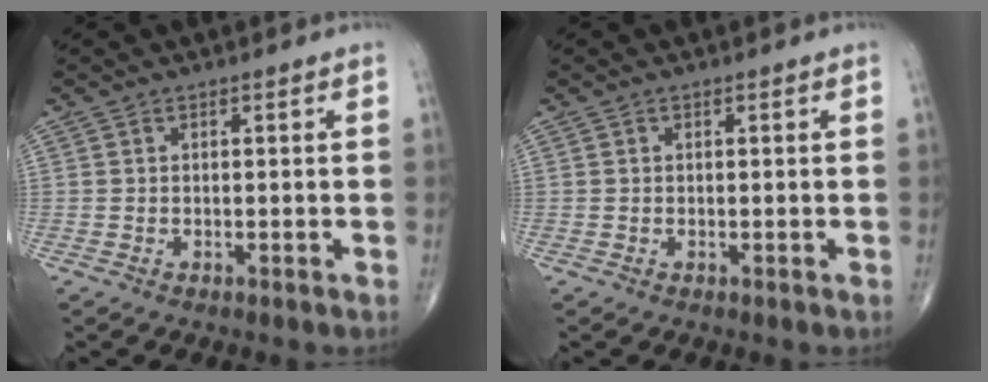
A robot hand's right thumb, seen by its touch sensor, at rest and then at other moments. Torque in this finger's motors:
{"motor_torque": [-0.27, 0.10, 0.12, 0.04, 0.02]}